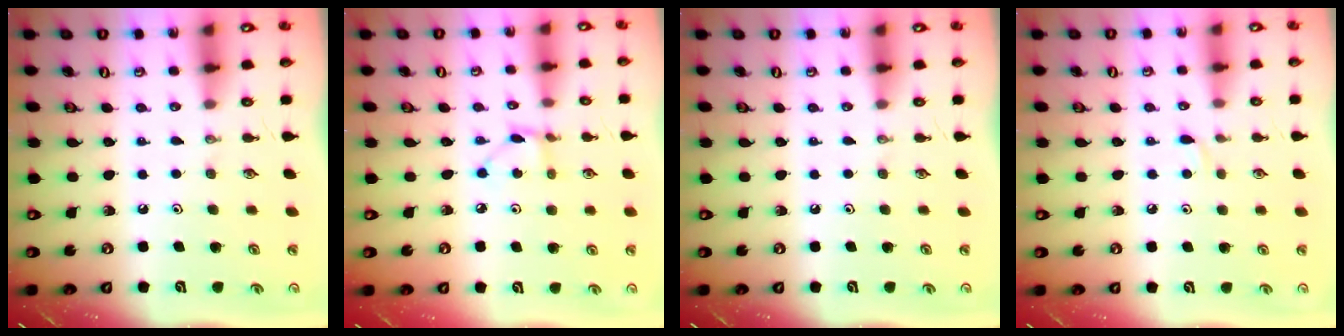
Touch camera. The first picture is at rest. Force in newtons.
{"total": 2.9, "press": 2.9, "slide": 0.3}
{"total": 0.0}
{"total": 3.2, "press": 3.1, "slide": 0.4}